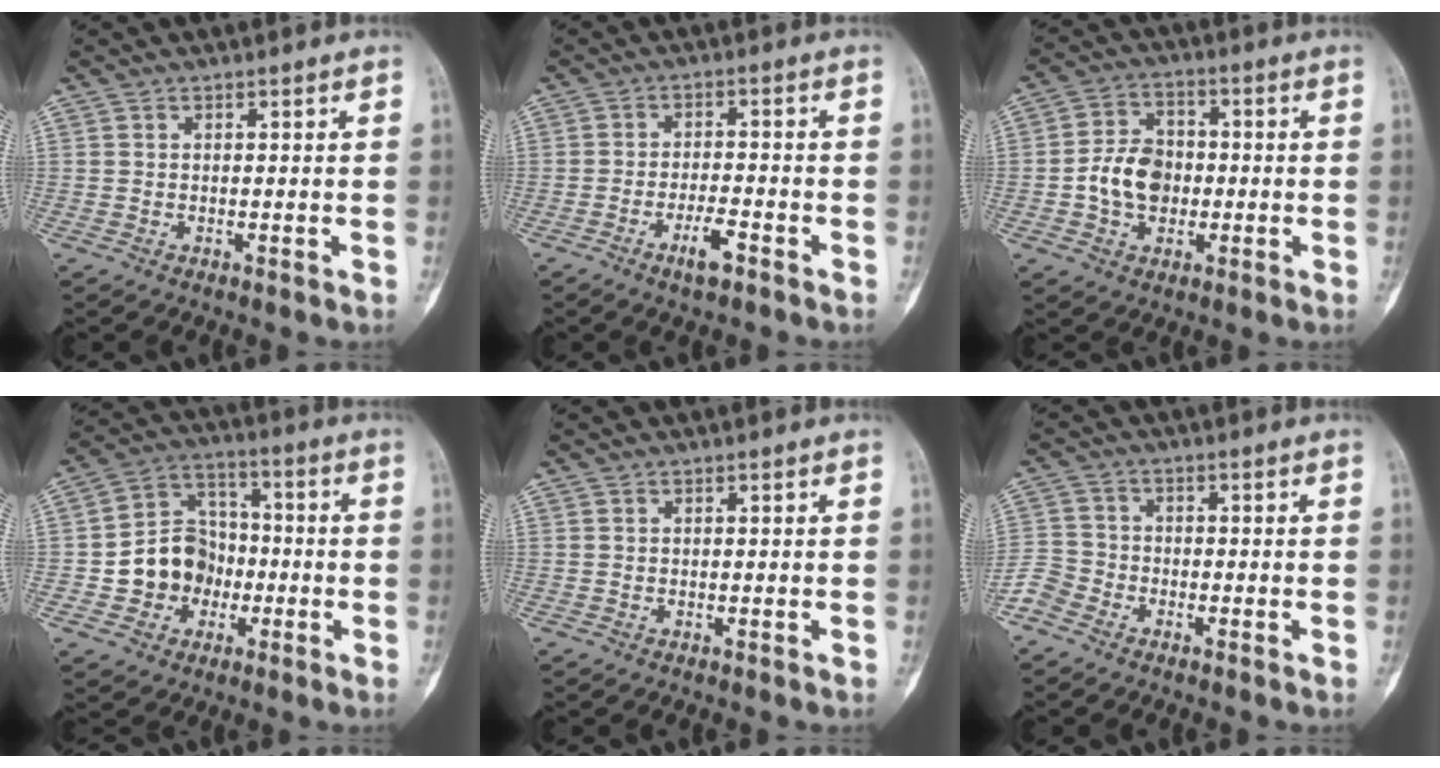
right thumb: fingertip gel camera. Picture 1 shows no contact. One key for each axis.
{"total": 4.6, "fx": -2.8, "fy": 1.3, "fz": 3.4, "tx": -0.059, "ty": 0.017, "tz": -0.051}
{"total": 9.0, "fx": -1.2, "fy": 6.9, "fz": 5.7, "tx": -0.080, "ty": 0.020, "tz": -0.027}
{"total": 11.6, "fx": -2.8, "fy": 10.1, "fz": 4.9, "tx": -0.040, "ty": 0.039, "tz": -0.051}
{"total": 0.0}
{"total": 4.3, "fx": -3.4, "fy": 2.5, "fz": 0.9, "tx": -0.011, "ty": 0.007, "tz": -0.082}